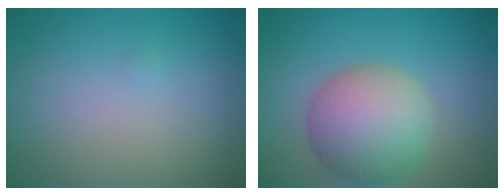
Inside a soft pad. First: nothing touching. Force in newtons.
{"total": 7.5, "press": 7.5, "slide": 0.1}